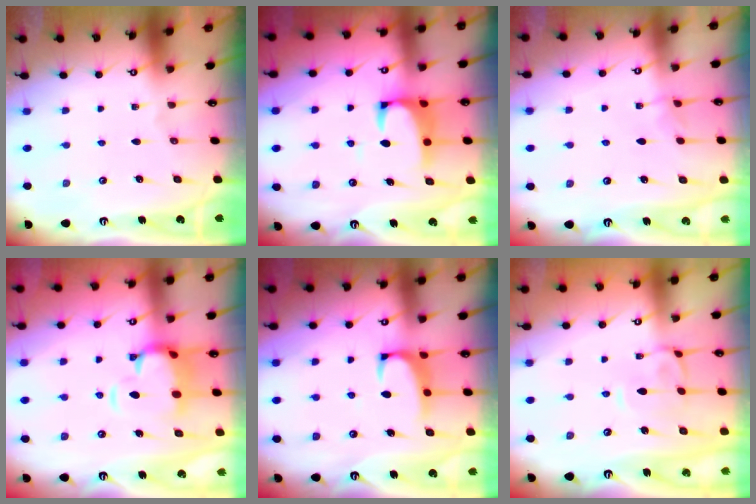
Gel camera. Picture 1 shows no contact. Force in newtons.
{"total": 3.8, "press": 3.6, "slide": 1.0}
{"total": 2.7, "press": 2.7, "slide": 0.2}
{"total": 4.5, "press": 4.2, "slide": 1.8}
{"total": 1.4, "press": 1.1, "slide": 0.8}
{"total": 0.9, "press": 0.3, "slide": 0.8}